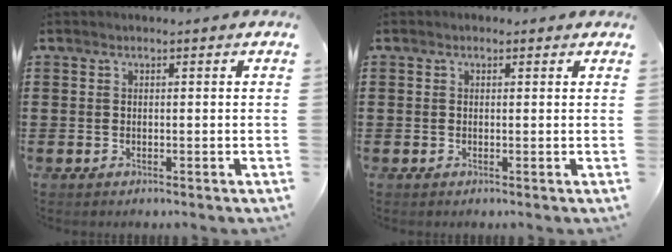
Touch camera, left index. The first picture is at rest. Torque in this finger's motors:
{"motor_torque": [2.14, 0.00, -0.08, -0.19]}